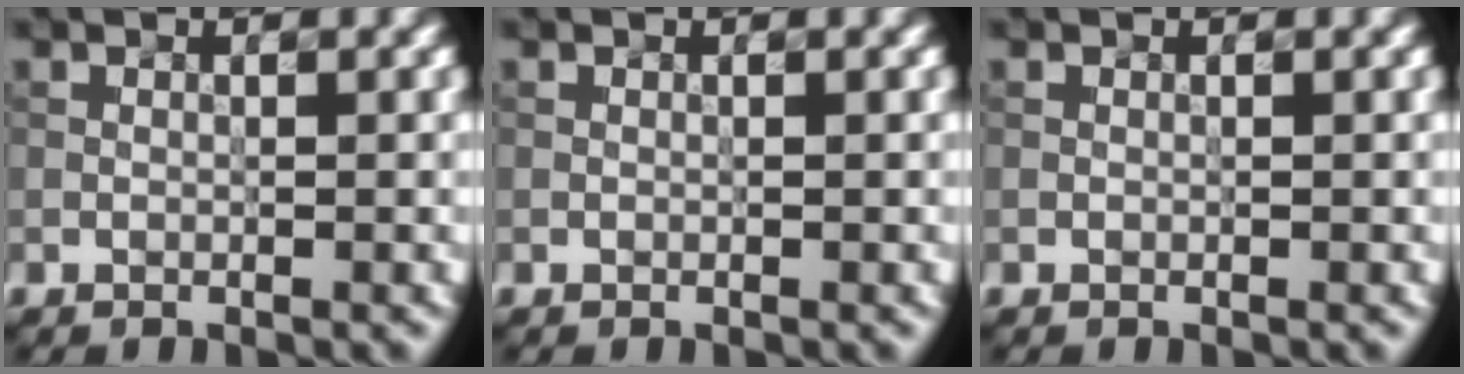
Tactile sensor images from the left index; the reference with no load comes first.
{"total": 0.0}
{"total": 0.0}